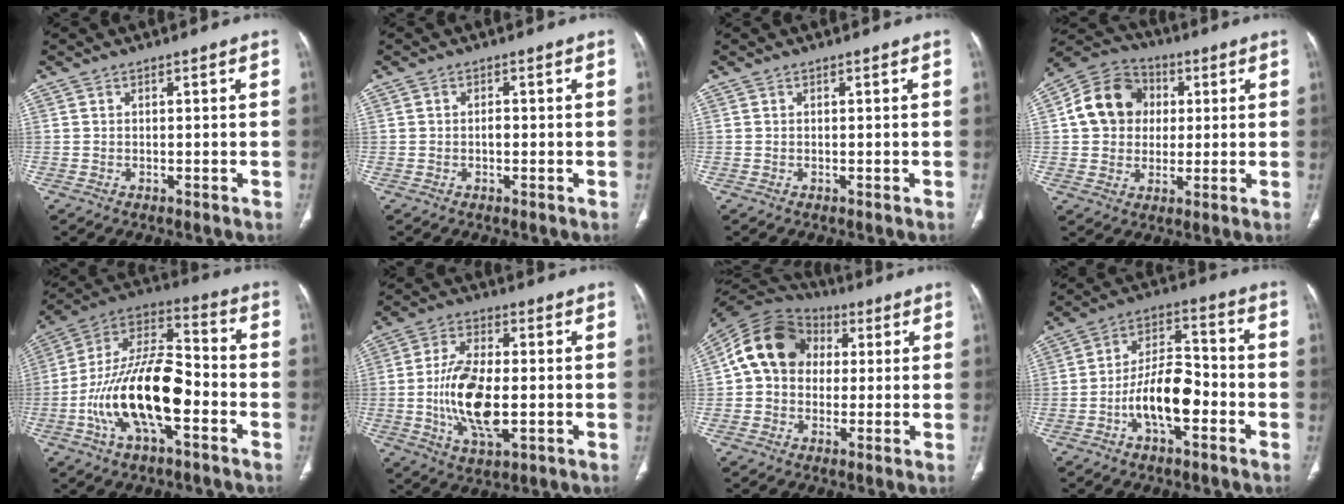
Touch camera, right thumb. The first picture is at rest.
{"total": 1.1, "force": [-0.3, 0.7, 0.8], "torque": [-0.010, 0.003, -0.007]}
{"total": 0.0}
{"total": 13.1, "force": [1.9, 11.2, 6.4], "torque": [-0.093, 0.014, 0.024]}
{"total": 20.6, "force": [-6.0, 9.1, 17.4], "torque": [-0.312, 0.052, -0.107]}
{"total": 13.7, "force": [-1.7, 6.4, 12.0], "torque": [-0.230, -0.001, -0.029]}
{"total": 14.1, "force": [2.0, 11.5, 7.9], "torque": [-0.130, 0.030, 0.023]}
{"total": 12.0, "force": [-4.1, 5.7, 9.7], "torque": [-0.158, 0.041, -0.076]}